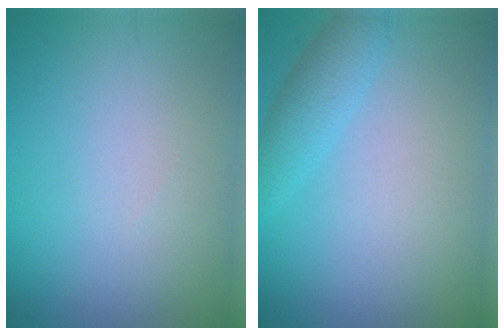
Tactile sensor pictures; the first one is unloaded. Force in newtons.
{"total": 2.6, "press": 2.6, "slide": 0.2}